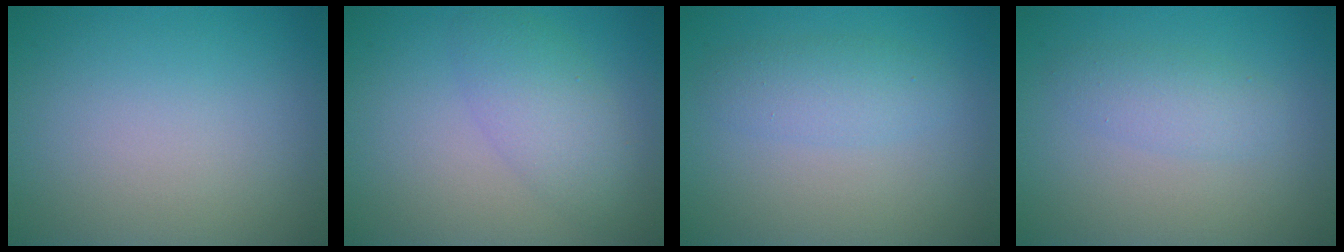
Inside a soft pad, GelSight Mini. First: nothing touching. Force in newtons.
{"total": 3.7, "press": 3.7, "slide": 0.0}
{"total": 2.4, "press": 2.4, "slide": 0.0}
{"total": 2.2, "press": 2.2, "slide": 0.1}